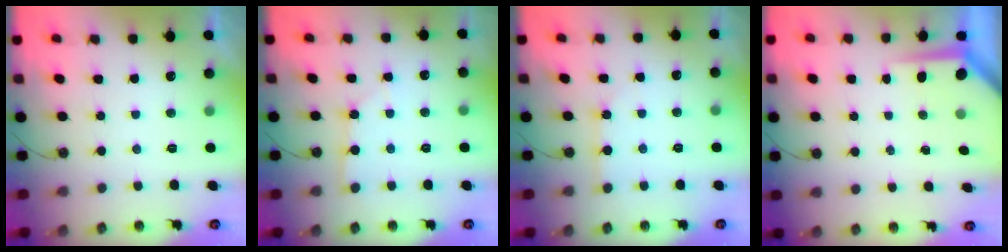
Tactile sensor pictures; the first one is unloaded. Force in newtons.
{"total": 1.3, "press": 1.3, "slide": 0.1}
{"total": 2.9, "press": 2.9, "slide": 0.4}
{"total": 4.0, "press": 3.9, "slide": 0.3}